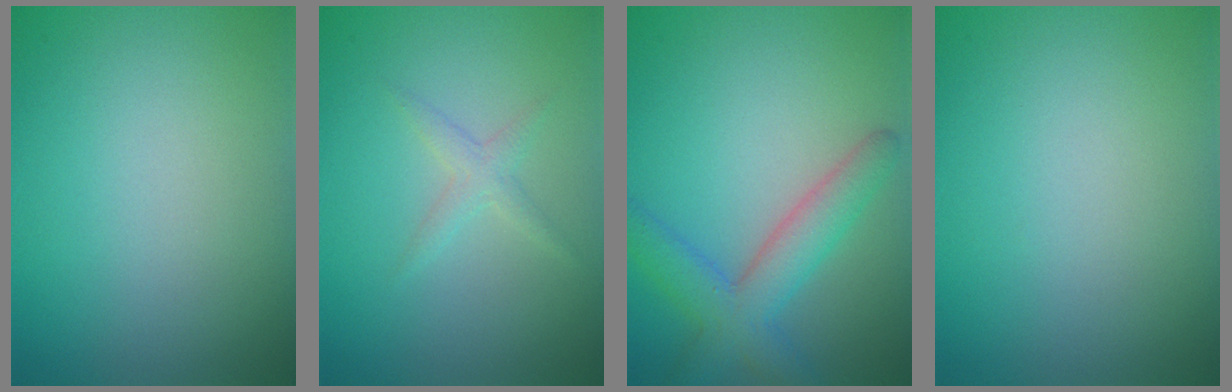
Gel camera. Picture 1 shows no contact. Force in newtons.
{"total": 1.3, "press": 1.3, "slide": 0.1}
{"total": 5.0, "press": 5.0, "slide": 0.3}
{"total": 0.0}